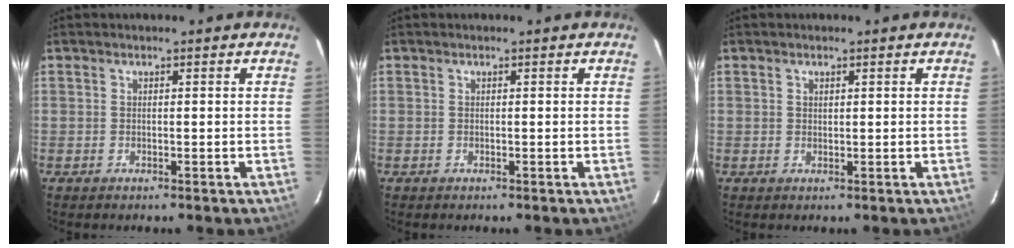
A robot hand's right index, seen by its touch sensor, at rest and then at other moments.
{"total": 0.0}
{"total": 0.7, "force": [0.4, 0.5, 0.2], "torque": [-0.003, 0.002, 0.009]}